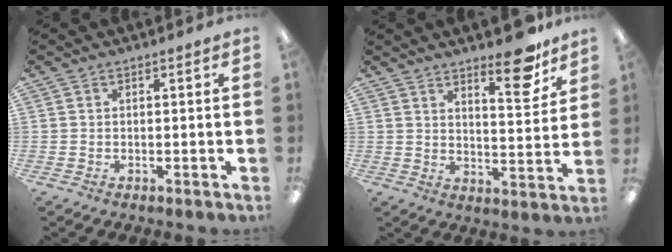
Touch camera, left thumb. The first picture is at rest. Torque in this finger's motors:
{"motor_torque": [-0.25, 0.28, -0.02, -0.24, -0.01]}